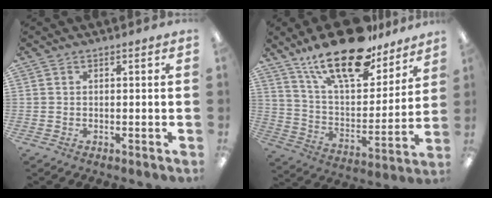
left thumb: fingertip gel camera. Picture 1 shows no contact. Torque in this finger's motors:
{"motor_torque": [0.41, 0.45, 1.60, -1.17, 0.40]}